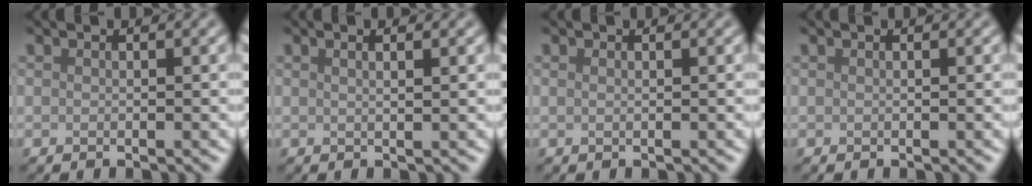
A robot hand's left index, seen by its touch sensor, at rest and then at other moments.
{"total": 2.6, "force": [1.3, 1.1, 1.9], "torque": [-0.007, 0.005, -0.006]}
{"total": 0.6, "force": [0.3, 0.2, 0.4], "torque": [-0.009, -0.003, 0.000]}
{"total": 0.0}